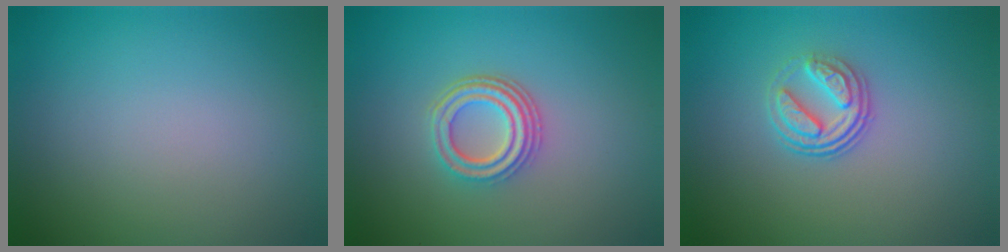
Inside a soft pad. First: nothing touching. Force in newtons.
{"total": 3.9, "press": 3.0, "slide": 2.5}
{"total": 3.1, "press": 2.6, "slide": 1.8}